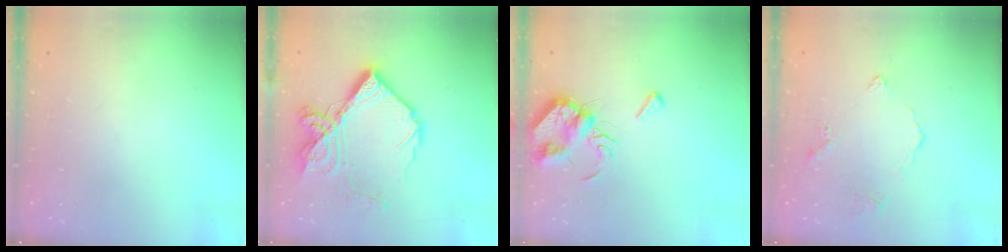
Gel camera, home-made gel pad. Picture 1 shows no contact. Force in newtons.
{"total": 19.5, "press": 19.4, "slide": 1.5}
{"total": 8.4, "press": 8.3, "slide": 0.8}
{"total": 3.6, "press": 3.5, "slide": 0.7}